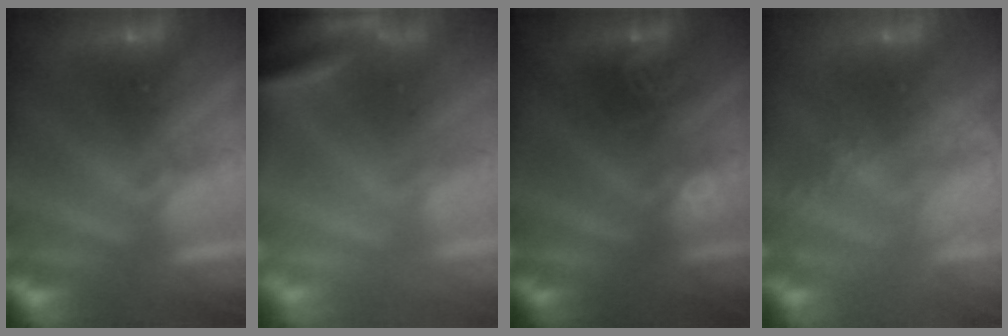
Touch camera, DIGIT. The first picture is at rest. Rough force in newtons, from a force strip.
{"total": 3.6}
{"total": 3.3}
{"total": 5.6}